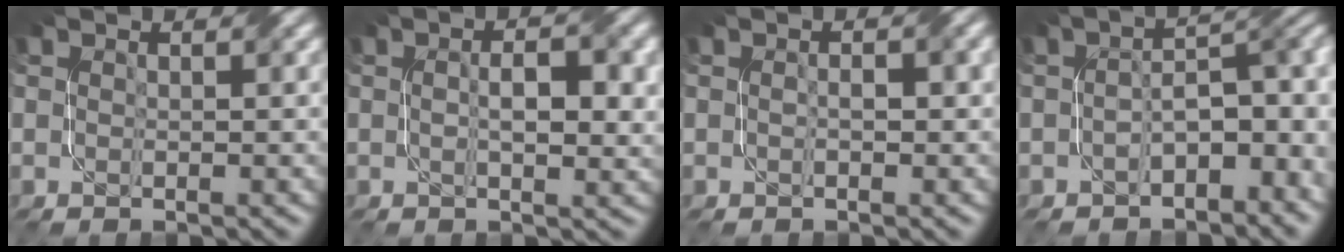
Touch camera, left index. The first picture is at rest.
{"total": 4.1, "force": [0.3, 1.5, 3.8], "torque": [-0.068, 0.002, 0.006]}
{"total": 1.2, "force": [-0.2, 0.4, 1.1], "torque": [-0.022, 0.002, -0.002]}
{"total": 6.2, "force": [-2.0, 3.1, 5.0], "torque": [-0.061, 0.011, -0.037]}